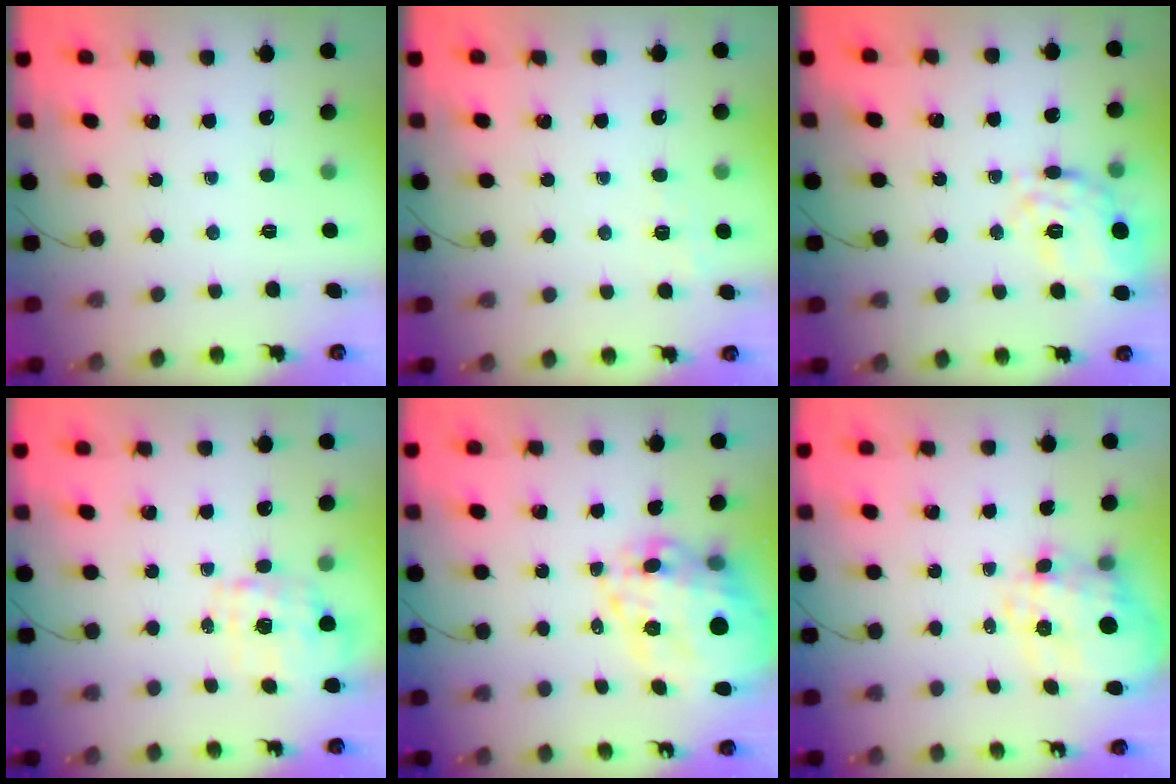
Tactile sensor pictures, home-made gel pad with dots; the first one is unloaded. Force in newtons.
{"total": 1.7, "press": 1.0, "slide": 1.3}
{"total": 13.5, "press": 13.5, "slide": 1.3}
{"total": 1.7, "press": 1.6, "slide": 0.5}
{"total": 20.5, "press": 20.0, "slide": 4.7}
{"total": 11.1, "press": 11.0, "slide": 1.4}